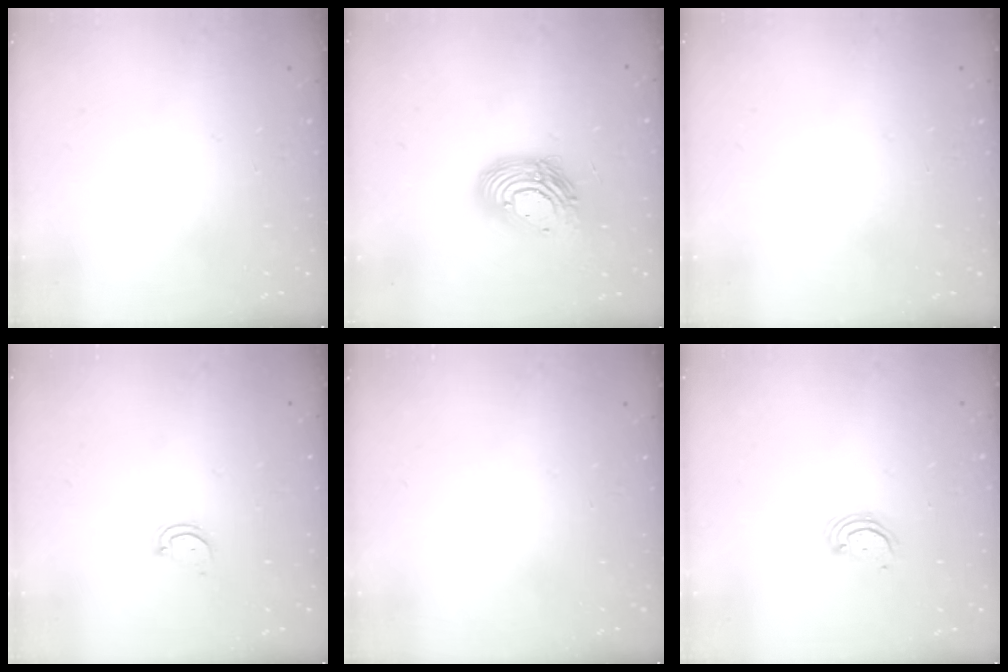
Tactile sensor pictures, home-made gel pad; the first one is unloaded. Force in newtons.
{"total": 14.9, "press": 14.9, "slide": 1.3}
{"total": 0.0}
{"total": 2.8, "press": 2.8, "slide": 0.2}
{"total": 0.0}
{"total": 2.3, "press": 2.3, "slide": 0.2}